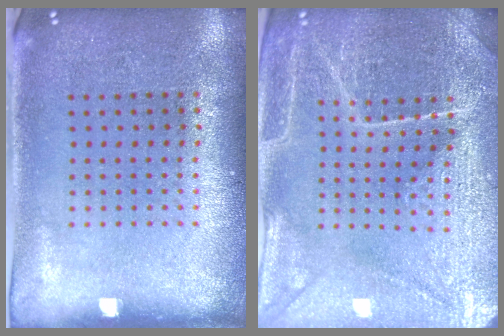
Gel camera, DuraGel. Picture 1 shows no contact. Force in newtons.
{"total": 4.3, "press": 4.2, "slide": 0.9}